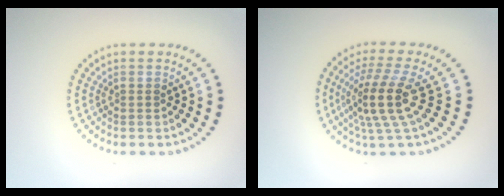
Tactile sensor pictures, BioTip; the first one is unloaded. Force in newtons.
{"total": 4.7, "press": 3.5, "slide": 3.2}